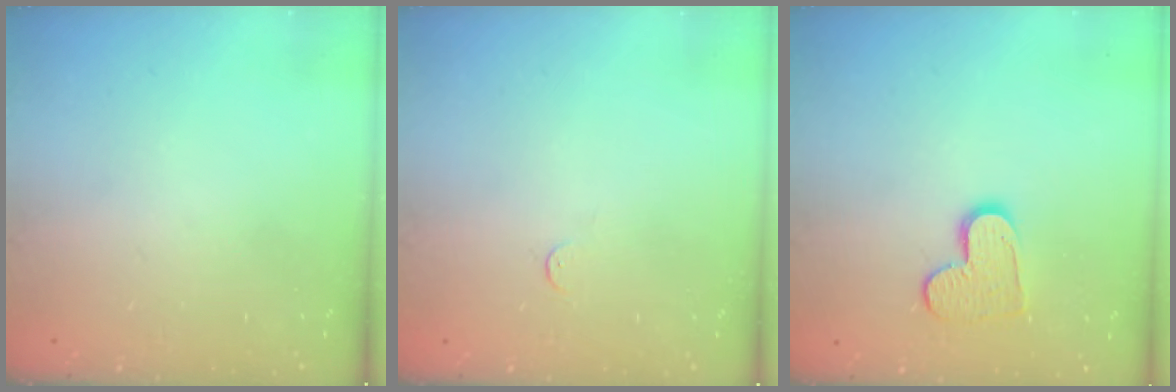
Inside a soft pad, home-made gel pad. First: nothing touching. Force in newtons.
{"total": 3.2, "press": 3.2, "slide": 0.2}
{"total": 9.4, "press": 9.4, "slide": 0.6}